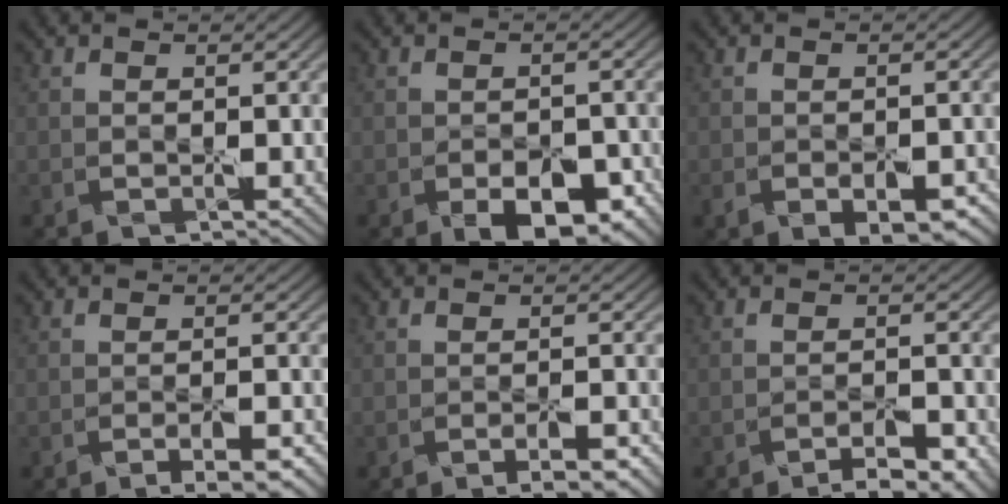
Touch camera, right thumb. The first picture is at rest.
{"total": 5.3, "force": [-3.0, 2.6, 3.5], "torque": [-0.041, -0.004, -0.035]}
{"total": 5.7, "force": [-3.1, 2.8, 3.8], "torque": [-0.054, -0.015, -0.032]}
{"total": 4.1, "force": [-3.1, 0.4, 2.6], "torque": [-0.027, 0.005, -0.043]}
{"total": 3.9, "force": [-2.8, 0.5, 2.6], "torque": [-0.025, 0.001, -0.039]}
{"total": 4.3, "force": [-3.5, 0.6, 2.4], "torque": [-0.024, 0.007, -0.050]}